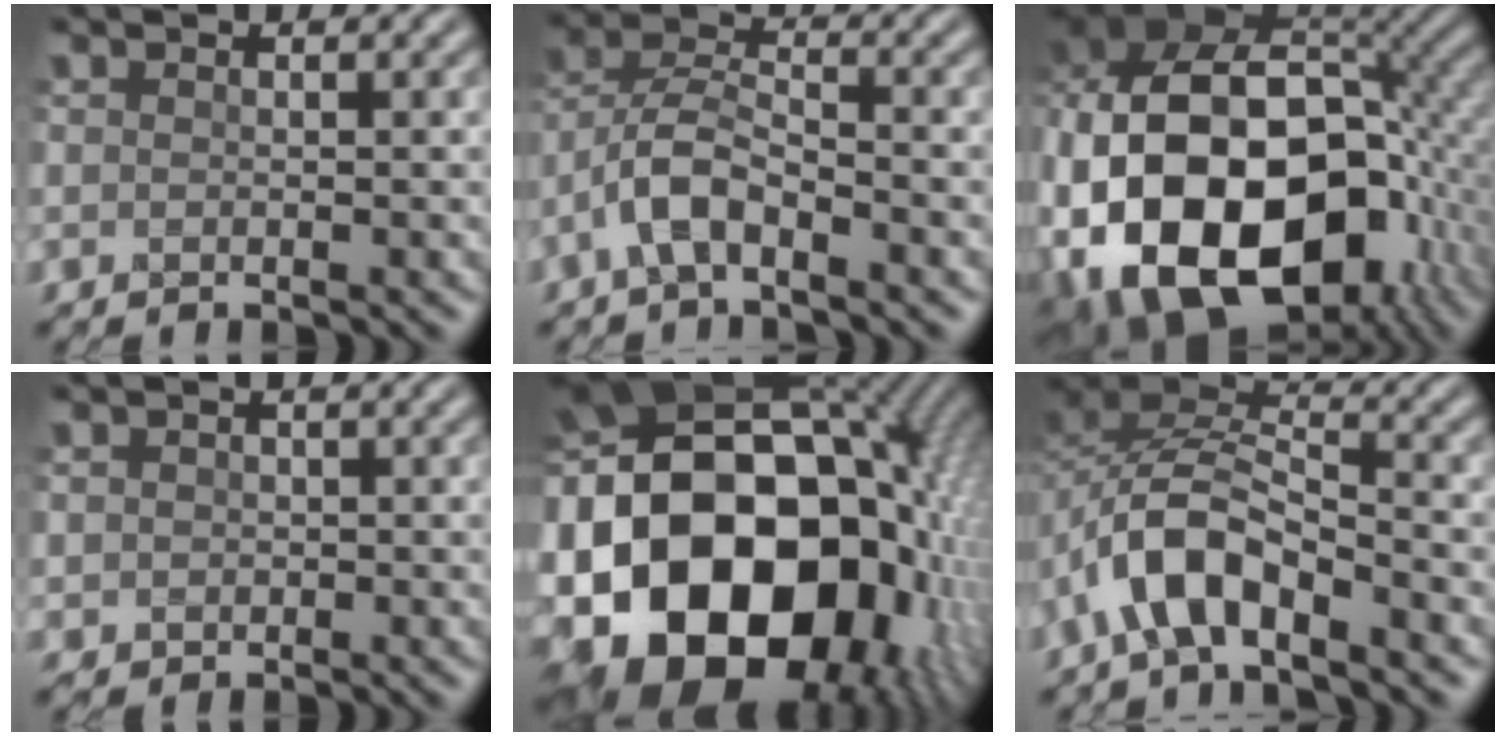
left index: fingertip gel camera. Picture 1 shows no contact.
{"total": 4.1, "force": [-2.2, 1.7, 3.0], "torque": [-0.055, 0.014, -0.048]}
{"total": 21.7, "force": [-4.6, 14.1, 15.8], "torque": [-0.321, -0.020, -0.062]}
{"total": 1.8, "force": [0.4, 1.7, 0.2], "torque": [0.017, 0.003, -0.010]}
{"total": 22.5, "force": [-3.6, 16.5, 14.8], "torque": [-0.295, -0.022, -0.049]}
{"total": 5.9, "force": [-3.0, 2.8, 4.2], "torque": [-0.070, 0.007, -0.061]}